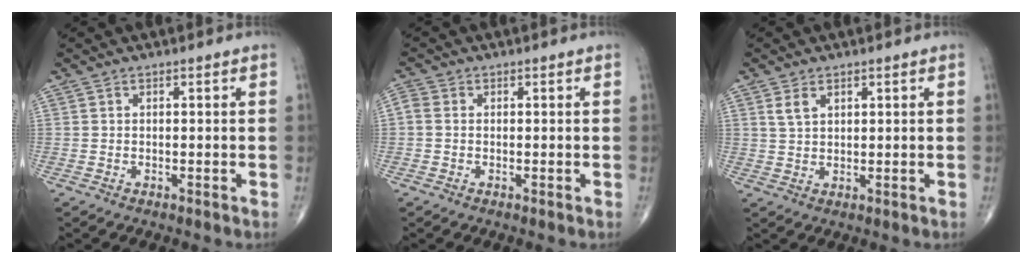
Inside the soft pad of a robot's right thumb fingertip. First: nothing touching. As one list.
[{"total": 1.8, "force": [0.0, 1.4, 1.0], "torque": [-0.023, 0.003, -0.005]}, {"total": 3.0, "force": [1.6, 1.8, 1.9], "torque": [-0.034, -0.003, 0.036]}]